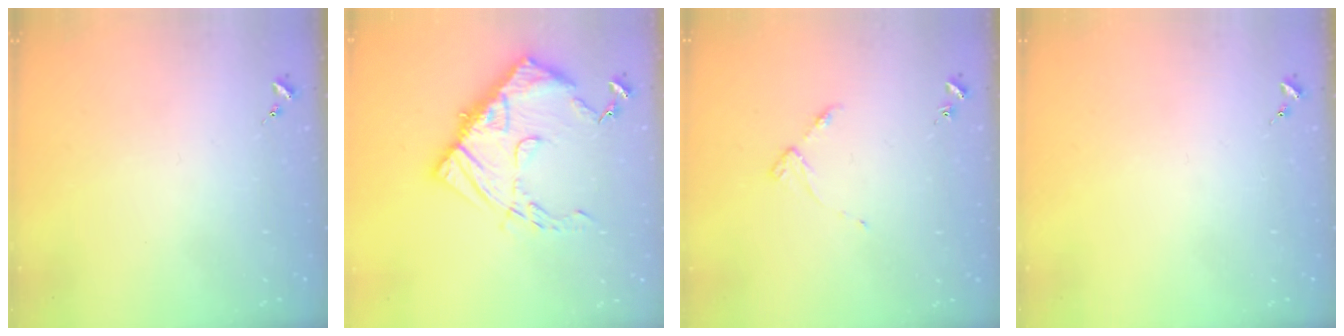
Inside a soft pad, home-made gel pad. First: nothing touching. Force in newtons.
{"total": 15.2, "press": 15.1, "slide": 1.4}
{"total": 3.3, "press": 3.3, "slide": 0.4}
{"total": 0.0}